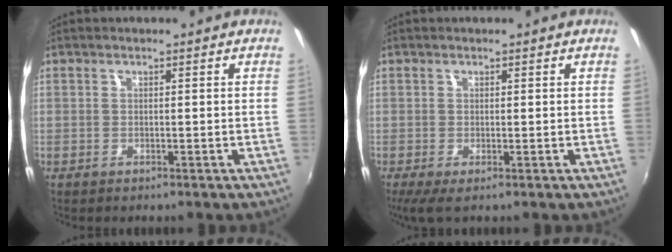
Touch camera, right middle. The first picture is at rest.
{"total": 2.1, "force": [-0.2, 0.4, 2.0], "torque": [-0.037, -0.007, -0.004]}